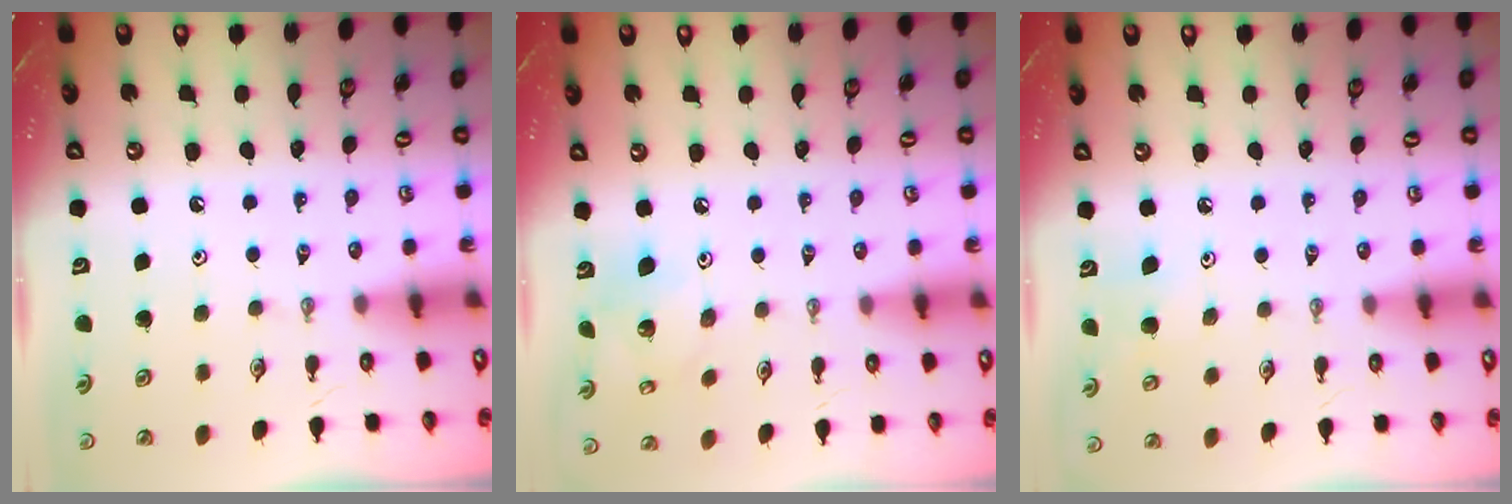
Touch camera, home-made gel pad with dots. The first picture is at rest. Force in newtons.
{"total": 8.6, "press": 8.6, "slide": 0.4}
{"total": 7.3, "press": 7.2, "slide": 1.4}